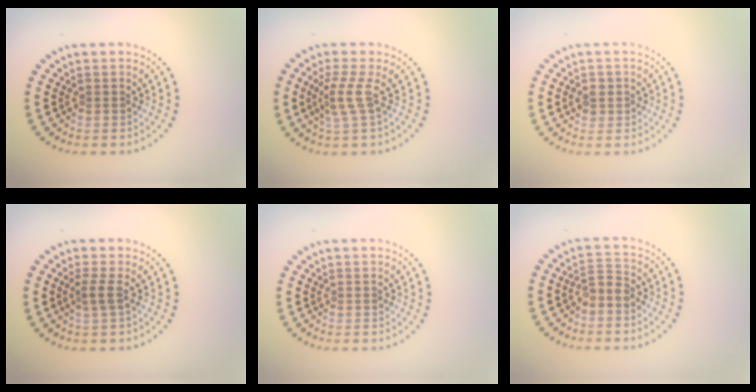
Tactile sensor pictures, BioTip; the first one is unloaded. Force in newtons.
{"total": 2.3, "press": 1.5, "slide": 1.7}
{"total": 1.3, "press": 1.2, "slide": 0.5}
{"total": 1.5, "press": 1.0, "slide": 1.1}
{"total": 0.0}
{"total": 1.6, "press": 1.4, "slide": 0.9}